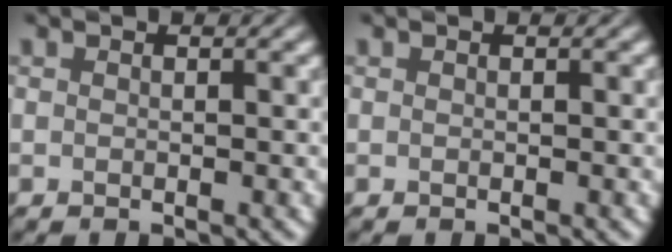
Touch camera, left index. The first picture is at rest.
{"total": 0.0}